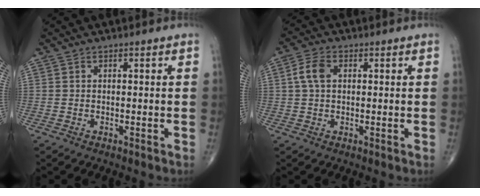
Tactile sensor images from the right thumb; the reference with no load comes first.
{"total": 4.4, "force": [0.9, 2.8, 3.3], "torque": [-0.074, 0.010, 0.014]}